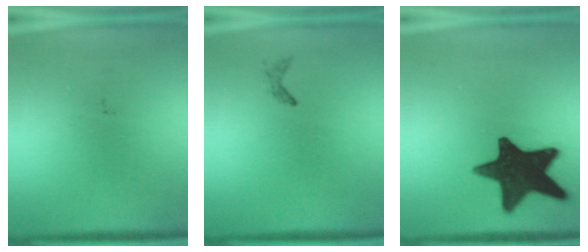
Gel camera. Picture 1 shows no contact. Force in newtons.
{"total": 0.7}
{"total": 16.7}